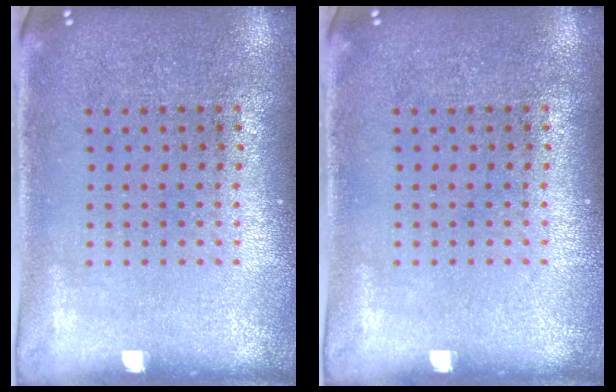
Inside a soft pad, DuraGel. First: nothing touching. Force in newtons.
{"total": 0.0}